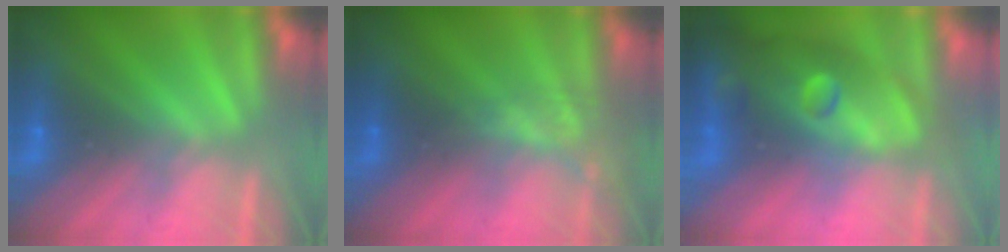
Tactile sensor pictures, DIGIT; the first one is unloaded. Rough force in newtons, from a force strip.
{"total": 2.1}
{"total": 10.8}